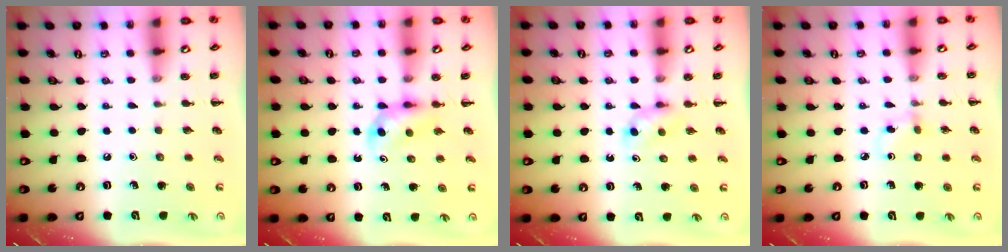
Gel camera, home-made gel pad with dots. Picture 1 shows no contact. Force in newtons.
{"total": 3.7, "press": 3.5, "slide": 1.3}
{"total": 3.0, "press": 2.7, "slide": 1.1}
{"total": 3.2, "press": 2.9, "slide": 1.3}